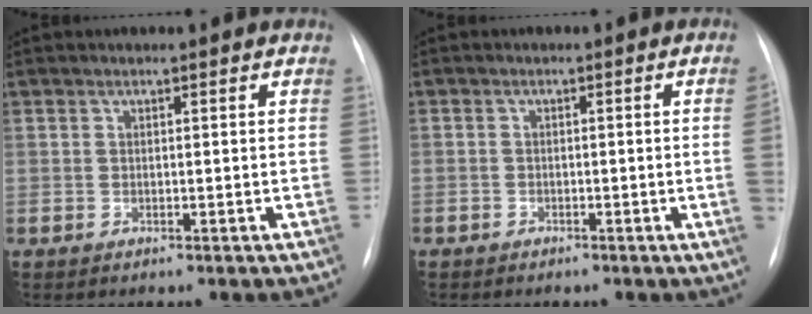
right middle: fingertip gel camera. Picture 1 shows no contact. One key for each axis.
{"total": 2.0, "fx": -0.7, "fy": -0.4, "fz": 1.9, "tx": -0.025, "ty": 0.002, "tz": -0.014}